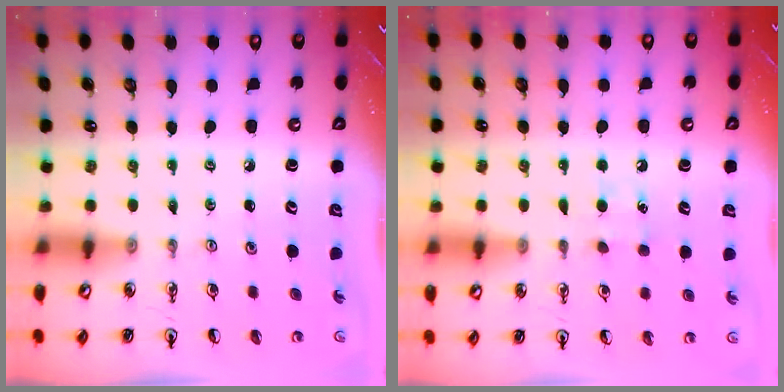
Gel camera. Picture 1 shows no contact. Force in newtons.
{"total": 5.9, "press": 5.8, "slide": 0.6}